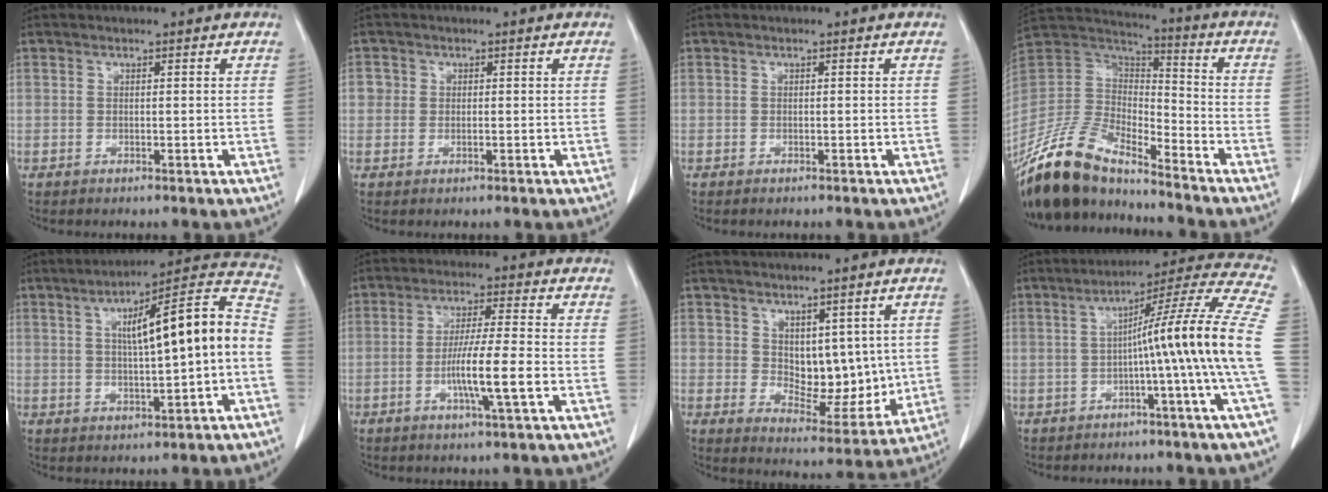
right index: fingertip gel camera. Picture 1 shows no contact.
{"total": 1.8, "force": [0.2, 1.7, 0.4], "torque": [0.005, 0.004, 0.001]}
{"total": 0.0}
{"total": 16.9, "force": [-14.4, 4.7, 7.4], "torque": [-0.150, 0.012, -0.280]}
{"total": 15.7, "force": [0.4, 1.5, 15.6], "torque": [-0.222, 0.039, 0.004]}
{"total": 7.9, "force": [-2.4, -0.4, 7.5], "torque": [-0.137, -0.005, -0.045]}
{"total": 8.5, "force": [1.6, 5.0, 6.7], "torque": [-0.088, -0.007, 0.044]}
{"total": 15.5, "force": [-2.1, -2.9, 15.1], "torque": [-0.201, 0.019, -0.043]}